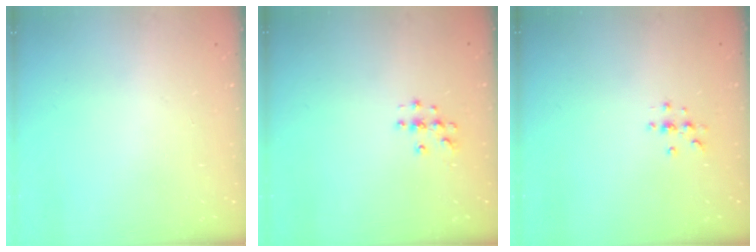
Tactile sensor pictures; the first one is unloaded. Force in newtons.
{"total": 3.8, "press": 3.8, "slide": 0.4}
{"total": 3.0, "press": 3.0, "slide": 0.4}